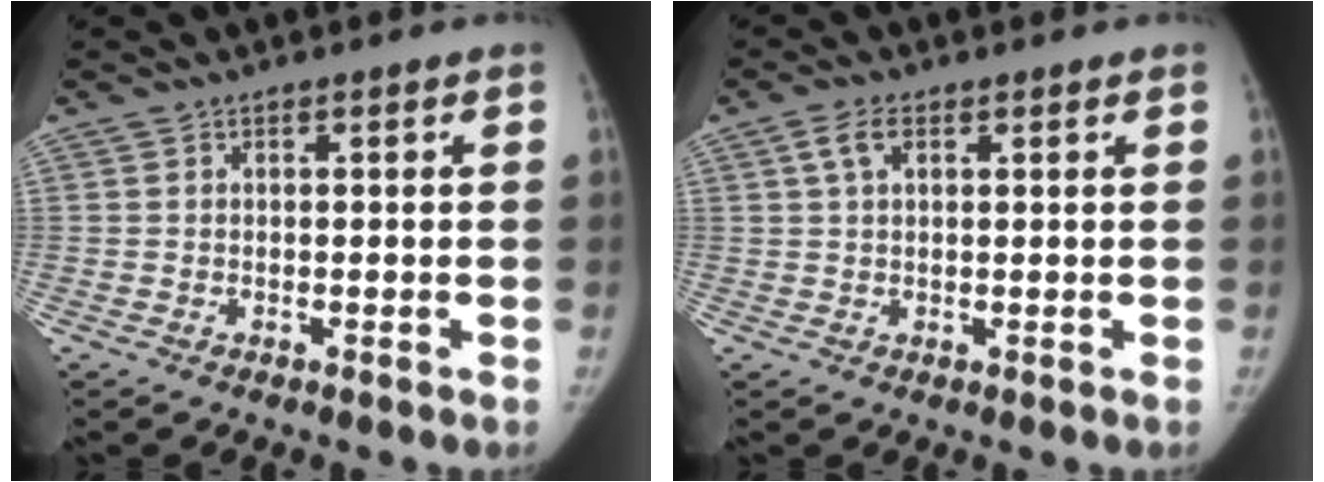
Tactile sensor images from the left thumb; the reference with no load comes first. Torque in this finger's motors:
{"motor_torque": [1.00, 0.93, 0.45, -0.73, 0.05]}